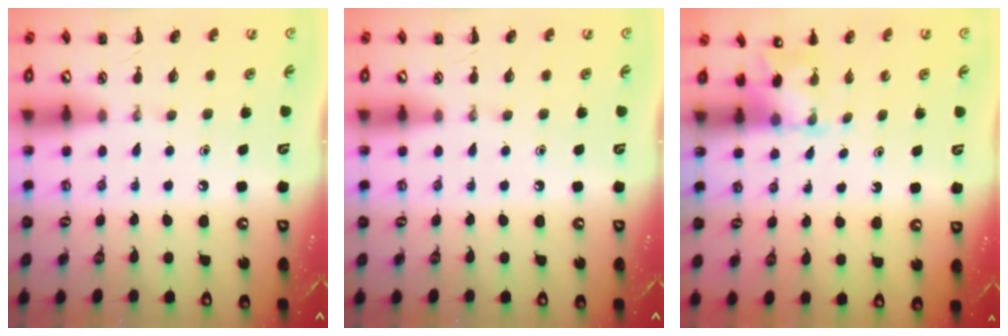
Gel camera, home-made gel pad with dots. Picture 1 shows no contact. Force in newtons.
{"total": 0.0}
{"total": 3.1, "press": 2.9, "slide": 1.0}